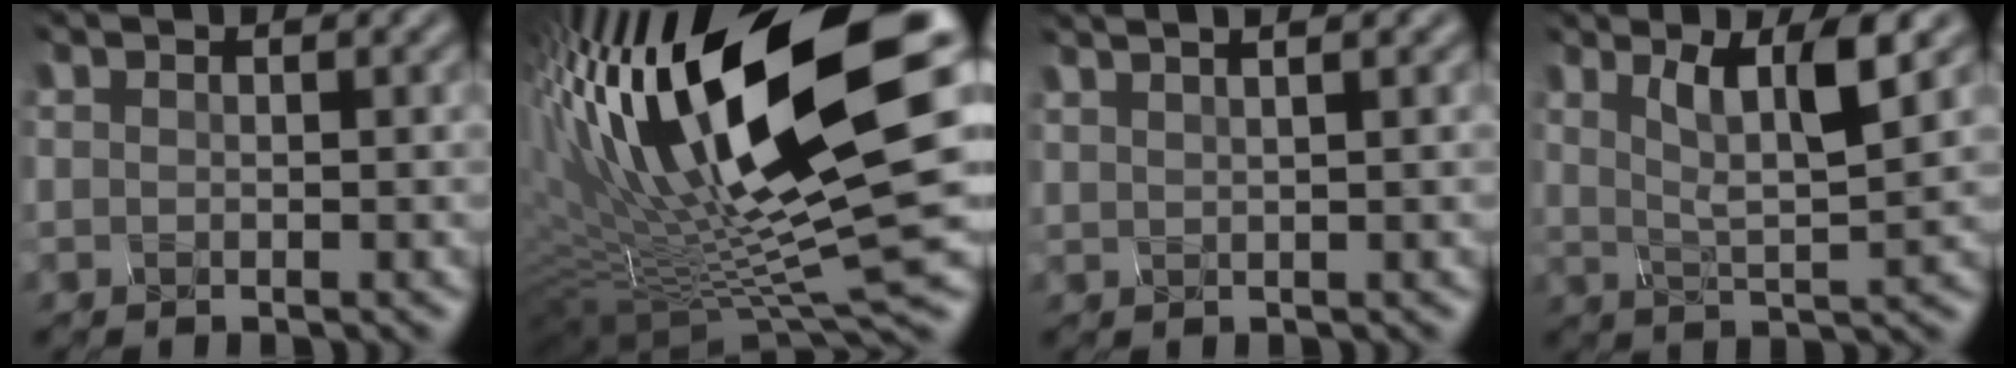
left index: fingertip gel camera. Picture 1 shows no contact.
{"total": 18.7, "force": [3.8, 5.6, 17.4], "torque": [-0.309, 0.008, 0.063]}
{"total": 4.4, "force": [2.7, 1.6, 3.1], "torque": [-0.024, 0.029, 0.008]}
{"total": 5.0, "force": [1.8, 1.0, 4.6], "torque": [-0.088, -0.008, 0.038]}